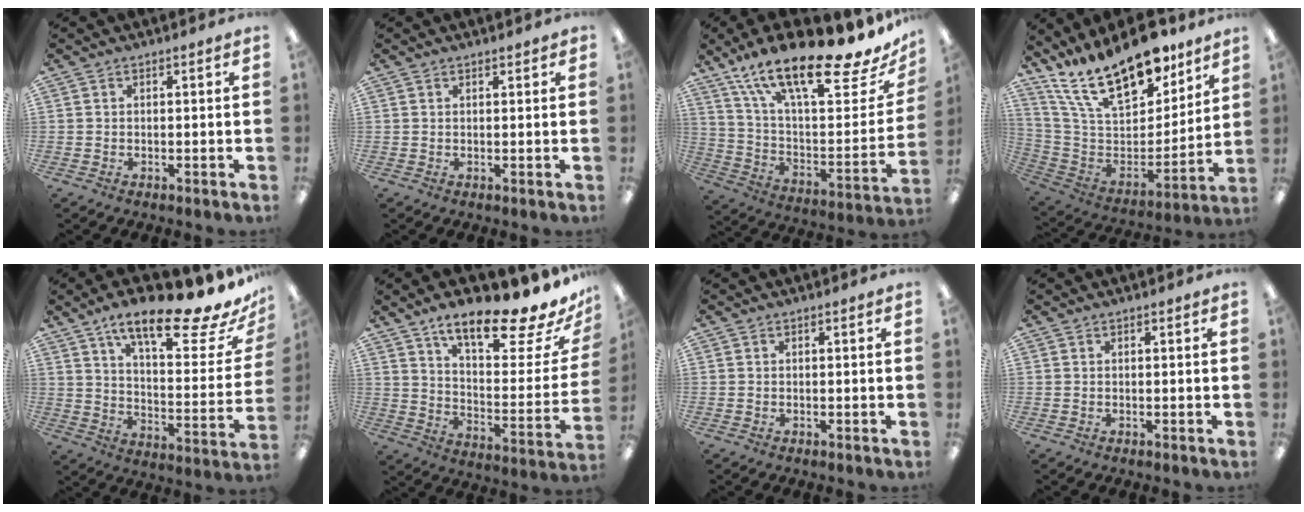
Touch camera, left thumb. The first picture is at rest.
{"total": 0.8, "force": [0.7, 0.3, 0.2], "torque": [0.003, -0.003, 0.012]}
{"total": 23.6, "force": [17.0, 5.8, 15.4], "torque": [-0.246, -0.110, 0.279]}
{"total": 23.1, "force": [17.4, 9.1, 12.1], "torque": [-0.220, -0.117, 0.311]}
{"total": 20.7, "force": [15.4, 4.9, 12.9], "torque": [-0.203, -0.106, 0.251]}
{"total": 19.3, "force": [15.0, 4.7, 11.3], "torque": [-0.166, -0.114, 0.243]}
{"total": 0.0}
{"total": 0.0}